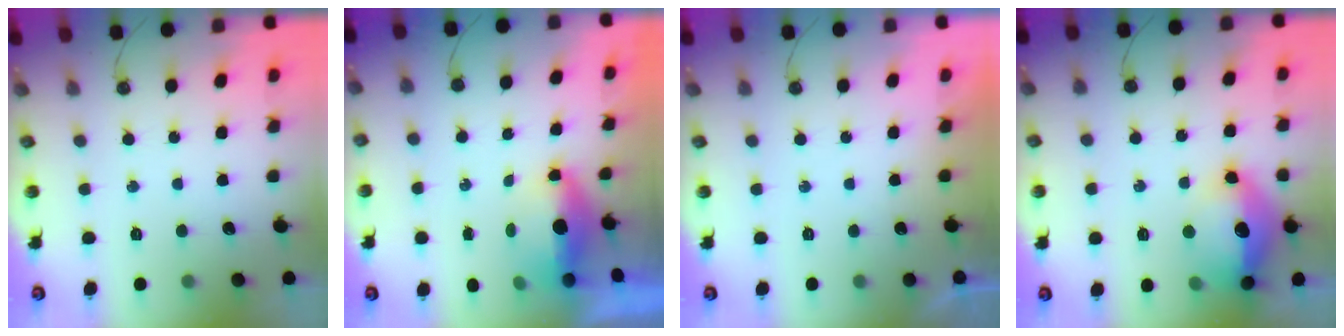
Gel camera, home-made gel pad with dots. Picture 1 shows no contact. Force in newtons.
{"total": 6.0, "press": 5.8, "slide": 1.2}
{"total": 0.0}
{"total": 16.4, "press": 16.3, "slide": 1.6}